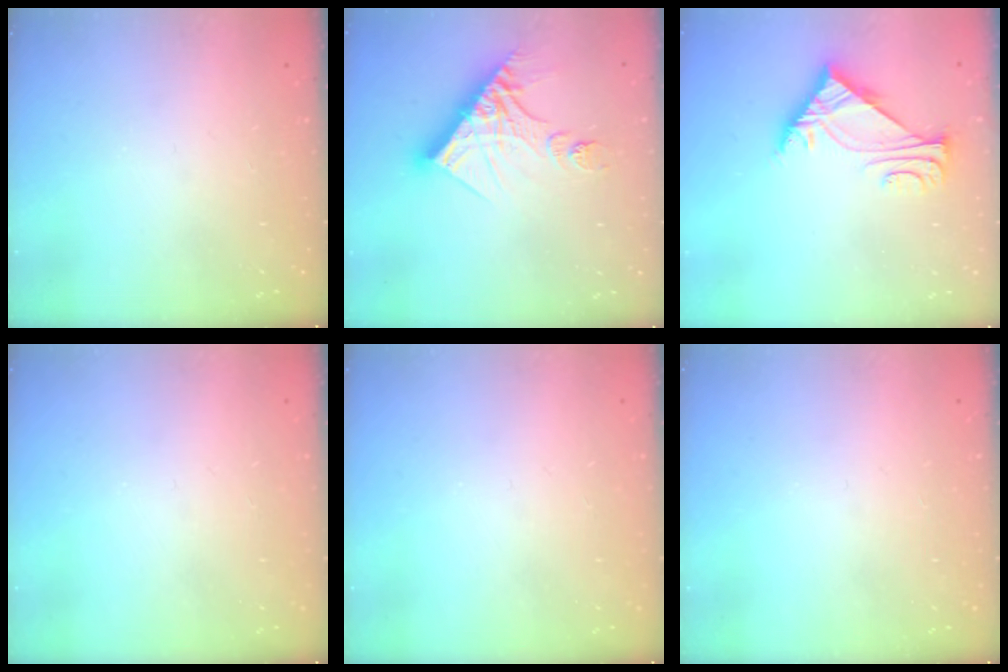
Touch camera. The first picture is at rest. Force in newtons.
{"total": 13.4, "press": 13.4, "slide": 1.1}
{"total": 6.4, "press": 6.4, "slide": 0.8}
{"total": 0.0}
{"total": 0.0}
{"total": 0.0}